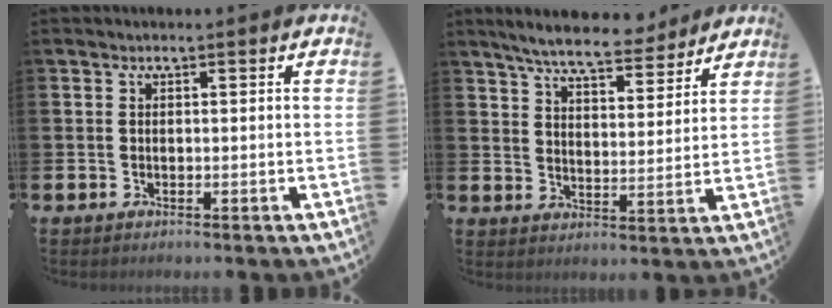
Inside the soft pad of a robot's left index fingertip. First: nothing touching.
{"total": 7.7, "force": [7.2, 1.3, 2.5], "torque": [-0.062, -0.040, 0.124]}